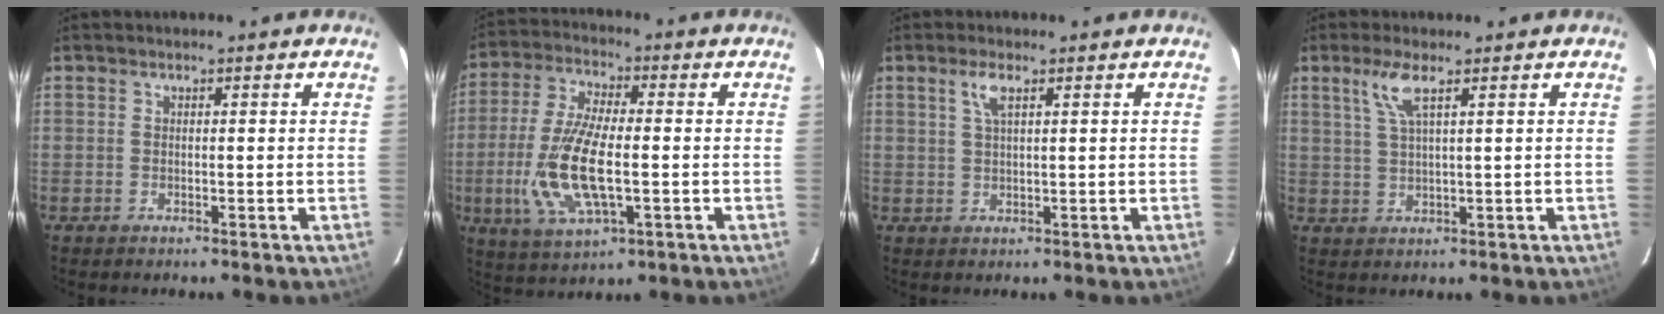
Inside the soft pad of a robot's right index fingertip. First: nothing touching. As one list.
[{"total": 14.2, "force": [-2.6, 5.0, 13.0], "torque": [-0.273, -0.010, -0.048]}, {"total": 2.8, "force": [1.4, 0.7, 2.3], "torque": [-0.046, 0.005, 0.028]}, {"total": 4.4, "force": [2.4, 0.4, 3.7], "torque": [-0.079, 0.003, 0.052]}]